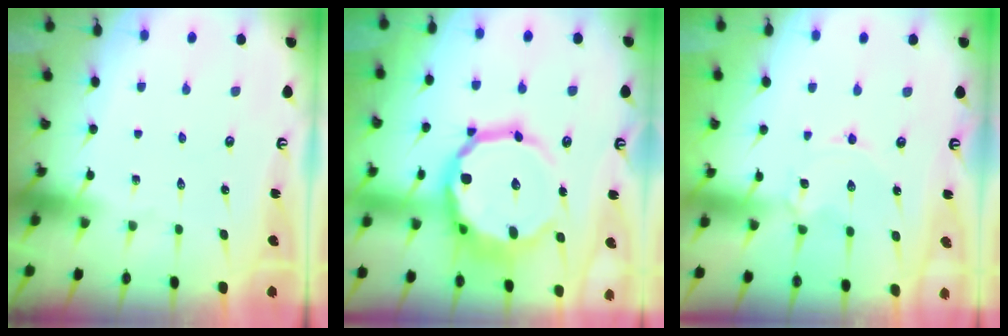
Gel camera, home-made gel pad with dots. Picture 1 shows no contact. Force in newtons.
{"total": 19.2, "press": 18.9, "slide": 3.3}
{"total": 2.2, "press": 2.2, "slide": 0.2}